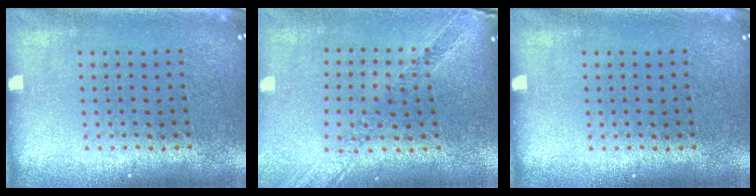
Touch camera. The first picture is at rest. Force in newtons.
{"total": 1.2, "press": 1.2, "slide": 0.2}
{"total": 0.0}